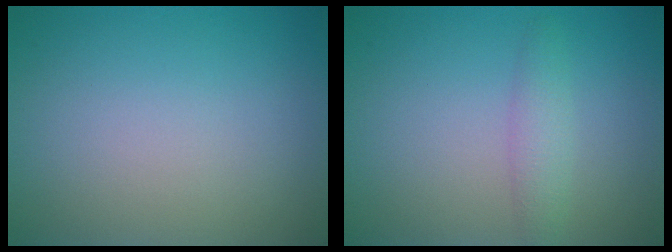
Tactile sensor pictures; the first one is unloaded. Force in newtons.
{"total": 1.9, "press": 1.9, "slide": 0.1}